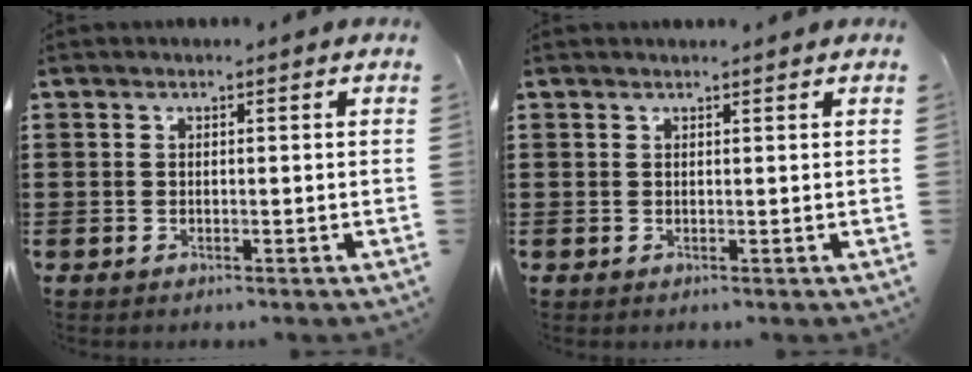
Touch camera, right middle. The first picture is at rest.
{"total": 0.6, "force": [0.5, 0.0, 0.1], "torque": [0.005, -0.004, 0.009]}